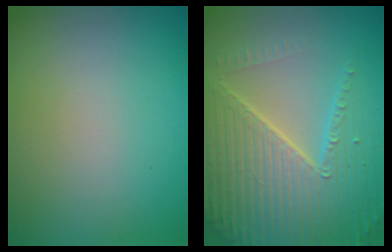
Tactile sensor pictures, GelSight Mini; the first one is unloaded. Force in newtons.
{"total": 7.0, "press": 6.8, "slide": 1.5}